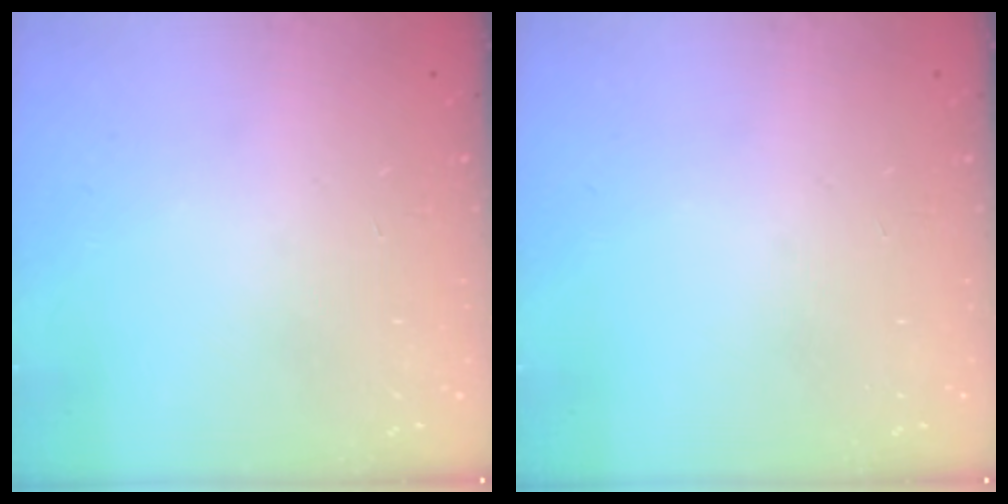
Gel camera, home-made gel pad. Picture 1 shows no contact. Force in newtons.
{"total": 0.0}